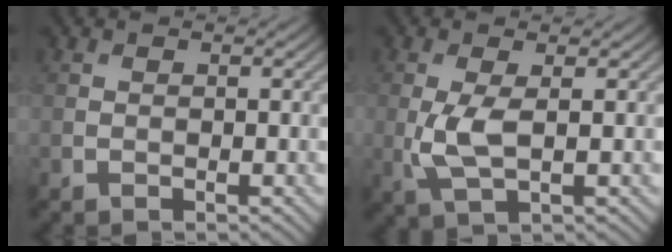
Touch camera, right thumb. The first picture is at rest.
{"total": 4.1, "force": [0.1, 1.3, 3.9], "torque": [-0.099, -0.004, 0.003]}